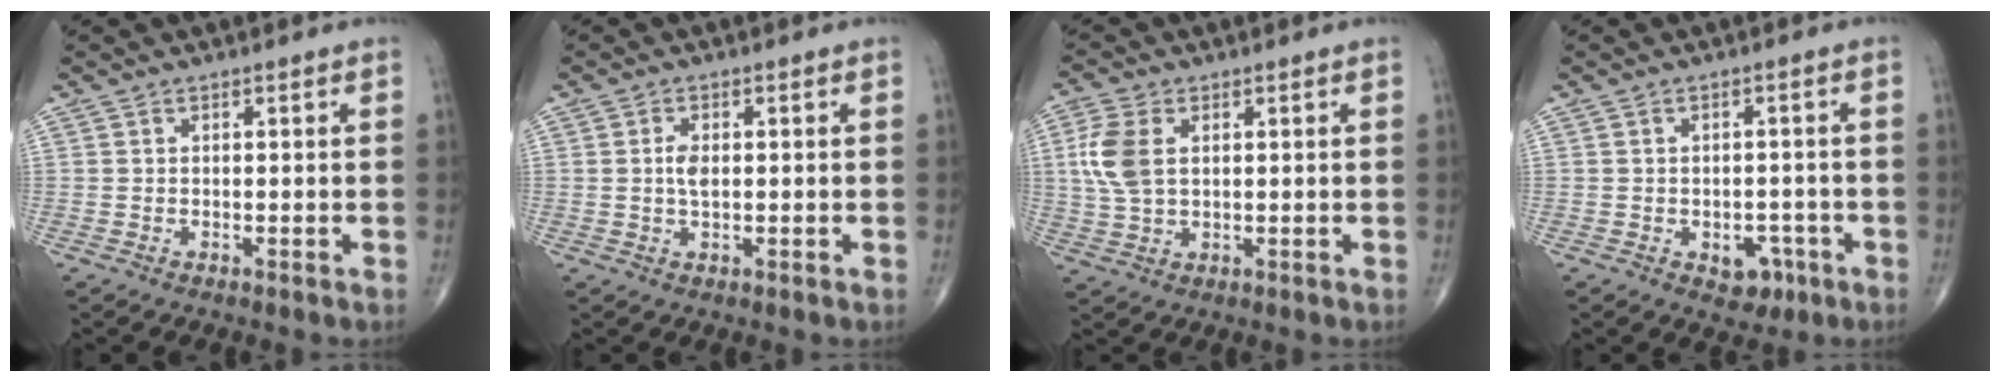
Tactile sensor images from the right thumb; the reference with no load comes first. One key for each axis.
{"total": 2.7, "fx": 0.2, "fy": 1.3, "fz": 2.3, "tx": -0.043, "ty": 0.000, "tz": 0.002}
{"total": 7.6, "fx": 1.5, "fy": 4.6, "fz": 5.9, "tx": -0.138, "ty": 0.004, "tz": 0.033}
{"total": 4.7, "fx": -2.0, "fy": 3.3, "fz": 2.6, "tx": -0.008, "ty": 0.015, "tz": -0.020}